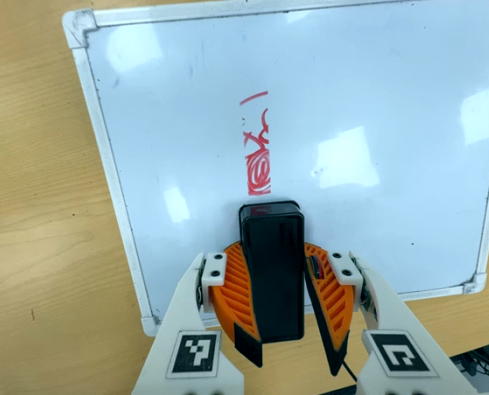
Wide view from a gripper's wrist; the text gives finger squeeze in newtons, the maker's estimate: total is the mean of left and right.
{"total": 11.1, "left": 10.7, "right": 11.5}